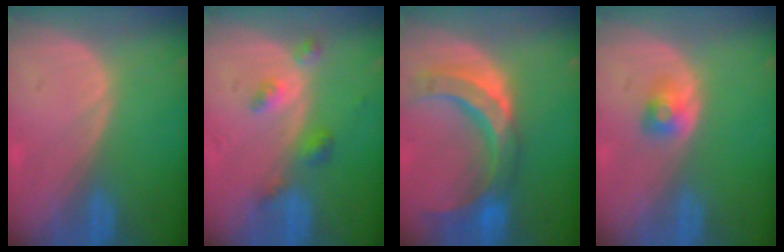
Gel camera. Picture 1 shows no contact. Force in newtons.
{"total": 4.3, "press": 4.0, "slide": 1.7}
{"total": 11.2, "press": 9.5, "slide": 5.9}
{"total": 2.6, "press": 2.4, "slide": 1.2}